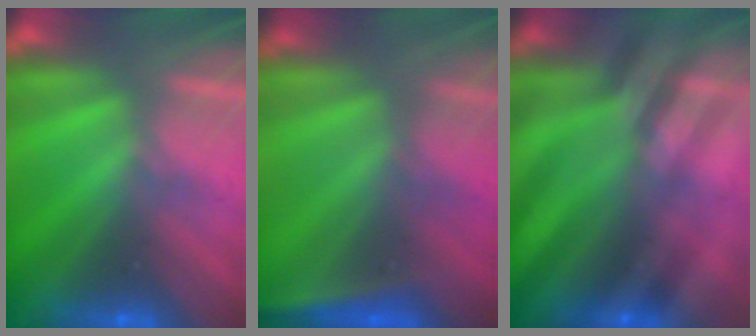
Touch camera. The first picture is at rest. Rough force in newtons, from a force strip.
{"total": 2.7}
{"total": 2.6}